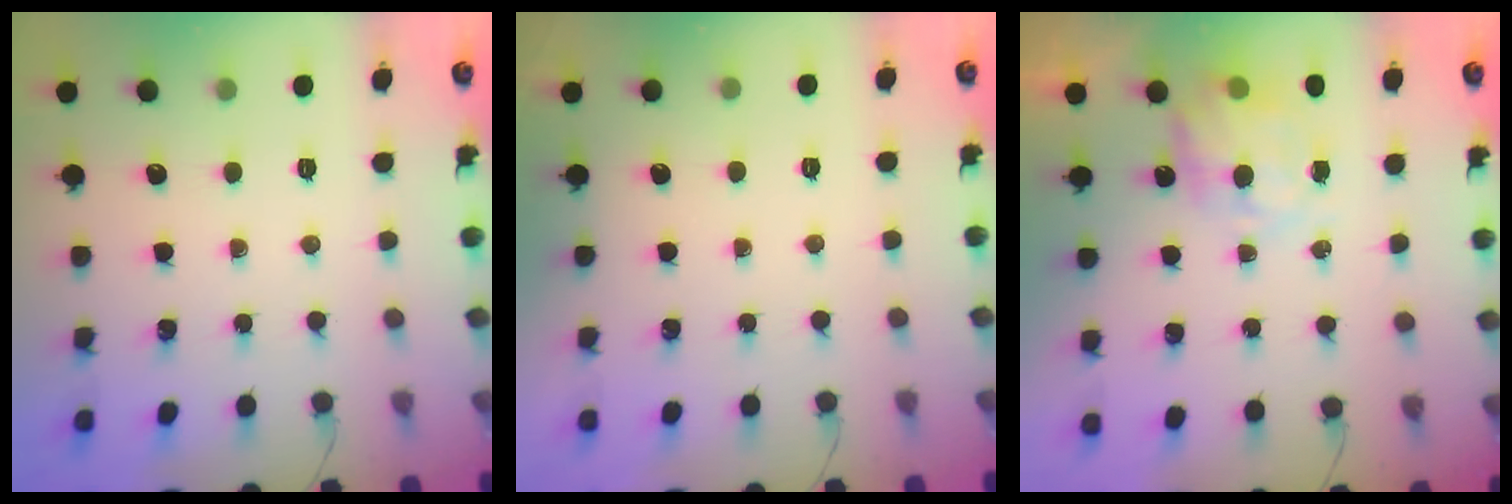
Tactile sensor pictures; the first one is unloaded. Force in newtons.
{"total": 1.9, "press": 1.9, "slide": 0.3}
{"total": 8.7, "press": 8.6, "slide": 0.7}